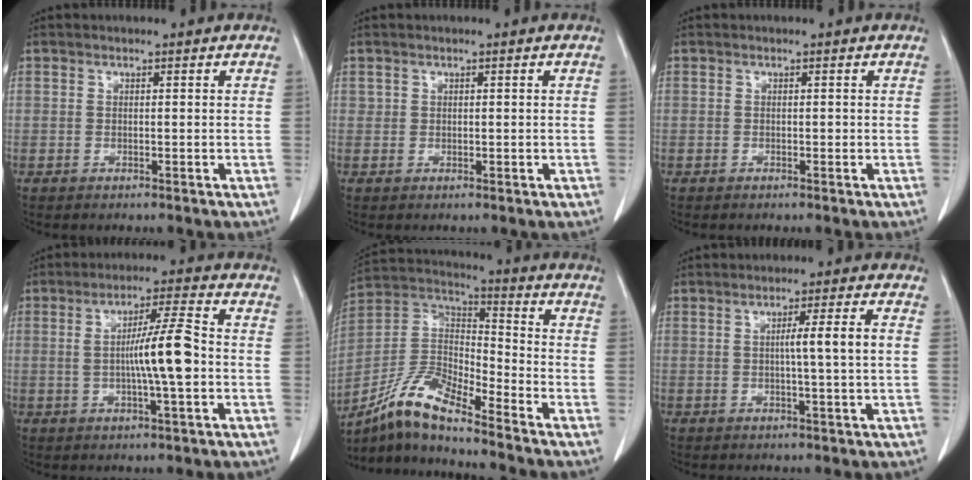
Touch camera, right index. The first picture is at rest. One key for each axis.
{"total": 0.6, "fx": 0.2, "fy": 0.5, "fz": 0.3, "tx": -0.004, "ty": 0.003, "tz": 0.006}
{"total": 0.0}
{"total": 8.9, "fx": -0.6, "fy": 0.1, "fz": 8.9, "tx": -0.148, "ty": 0.005, "tz": -0.014}
{"total": 11.0, "fx": -9.1, "fy": 1.3, "fz": 6.1, "tx": -0.138, "ty": 0.015, "tz": -0.175}
{"total": 4.7, "fx": 0.3, "fy": -0.8, "fz": 4.6, "tx": -0.077, "ty": 0.002, "tz": 0.004}